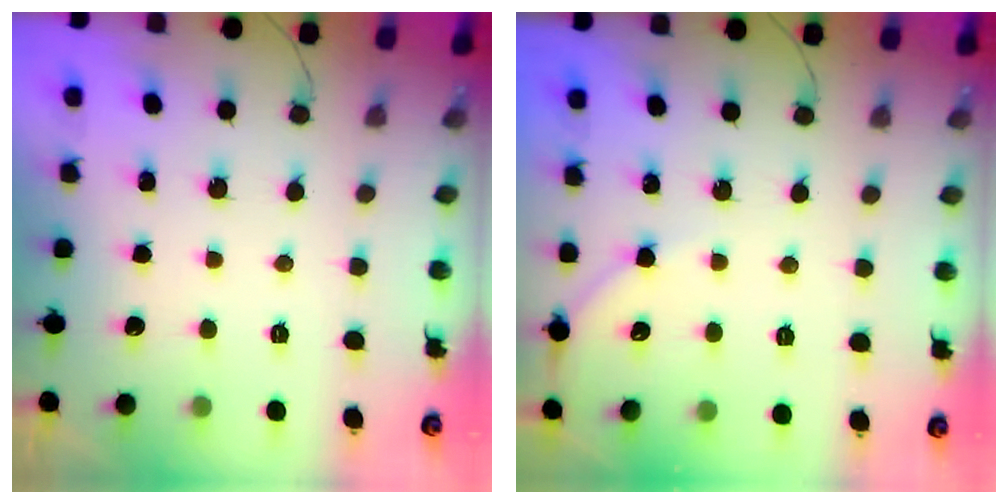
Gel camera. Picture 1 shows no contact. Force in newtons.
{"total": 4.3, "press": 4.3, "slide": 0.6}